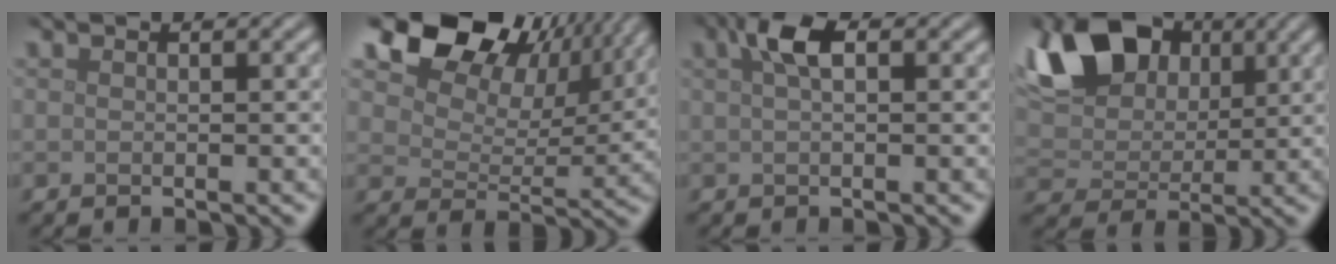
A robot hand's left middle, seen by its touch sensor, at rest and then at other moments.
{"total": 13.0, "force": [8.0, 7.7, 6.7], "torque": [-0.122, 0.016, 0.130]}
{"total": 2.7, "force": [0.9, 1.1, 2.3], "torque": [-0.045, 0.009, 0.014]}
{"total": 17.1, "force": [7.0, 12.3, 9.6], "torque": [-0.202, 0.060, 0.117]}